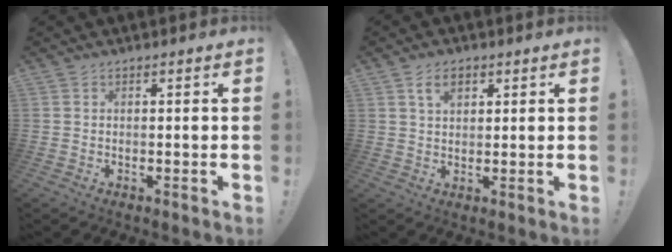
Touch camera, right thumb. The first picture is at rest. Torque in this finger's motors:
{"motor_torque": [0.03, 0.05, 0.19, 0.40, 0.01]}